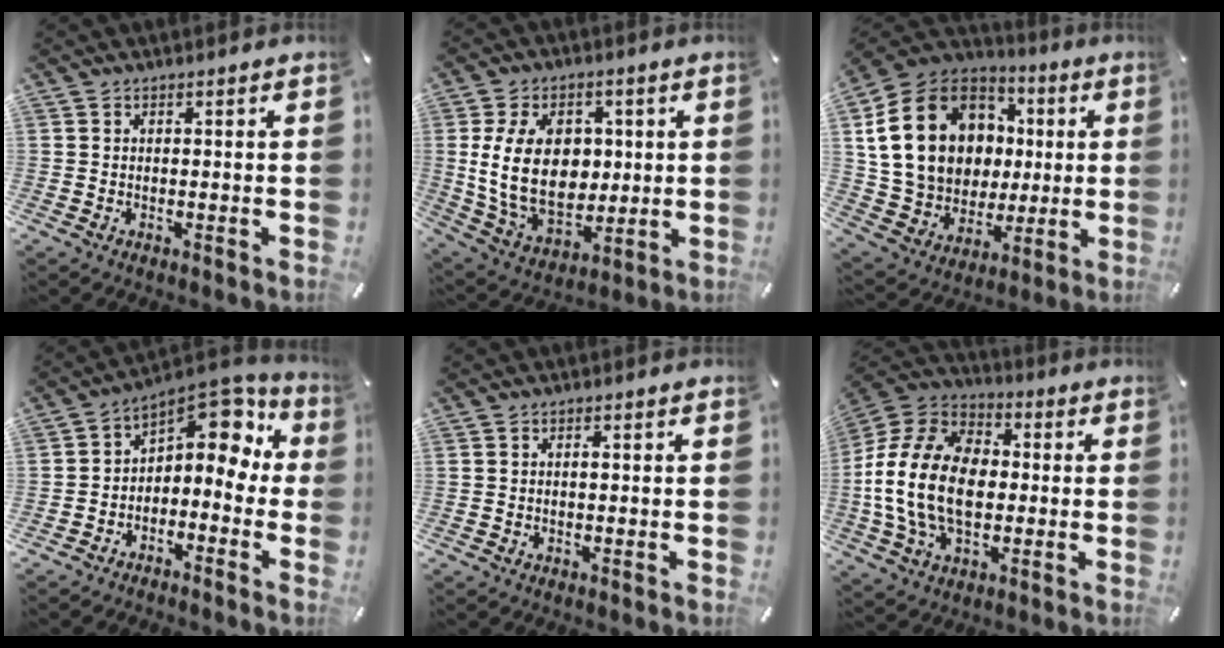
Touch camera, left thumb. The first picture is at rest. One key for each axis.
{"total": 17.8, "fx": 1.8, "fy": 12.8, "fz": 12.2, "tx": -0.250, "ty": -0.003, "tz": 0.032}
{"total": 21.4, "fx": 4.0, "fy": 17.4, "fz": 11.8, "tx": -0.228, "ty": 0.001, "tz": 0.084}
{"total": 9.0, "fx": 3.6, "fy": 5.9, "fz": 5.8, "tx": -0.074, "ty": -0.036, "tz": 0.062}
{"total": 0.8, "fx": 0.0, "fy": 0.3, "fz": 0.7, "tx": -0.014, "ty": 0.000, "tz": 0.000}
{"total": 18.6, "fx": -1.9, "fy": 13.3, "fz": 12.9, "tx": -0.287, "ty": 0.023, "tz": -0.035}